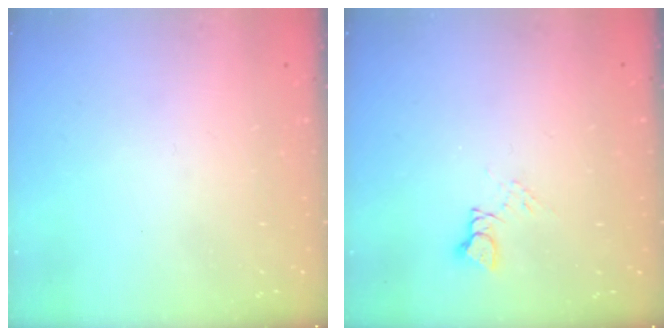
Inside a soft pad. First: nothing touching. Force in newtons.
{"total": 6.1, "press": 6.1, "slide": 0.6}